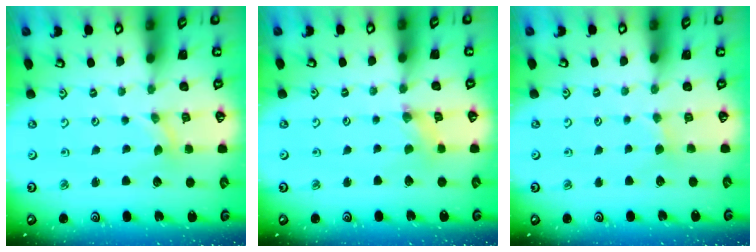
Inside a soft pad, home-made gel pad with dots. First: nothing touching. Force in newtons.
{"total": 1.3, "press": 1.3, "slide": 0.2}
{"total": 1.1, "press": 1.1, "slide": 0.3}